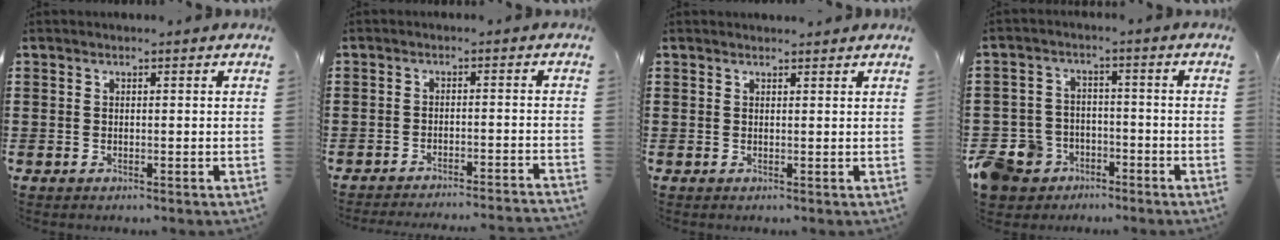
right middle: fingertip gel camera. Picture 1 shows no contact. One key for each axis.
{"total": 2.8, "fx": -2.7, "fy": -0.4, "fz": 0.4, "tx": -0.007, "ty": 0.001, "tz": -0.057}
{"total": 0.9, "fx": 0.9, "fy": -0.1, "fz": 0.0, "tx": -0.002, "ty": 0.000, "tz": 0.017}
{"total": 8.1, "fx": -6.8, "fy": 4.2, "fz": 0.9, "tx": -0.051, "ty": 0.023, "tz": -0.141}